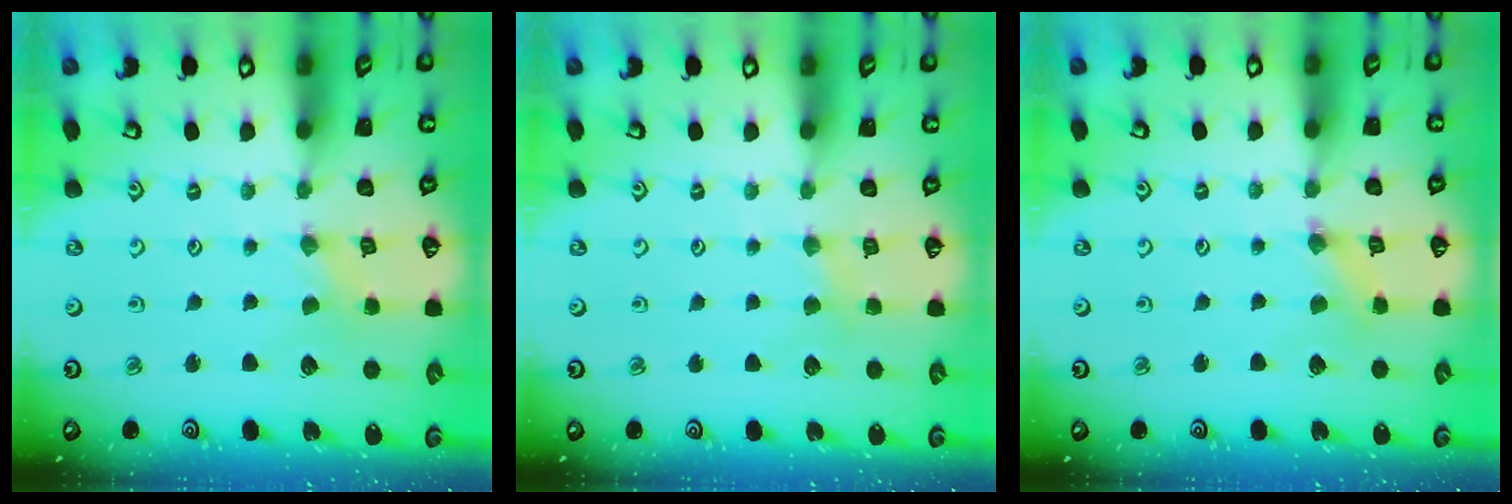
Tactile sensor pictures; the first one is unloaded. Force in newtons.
{"total": 2.4, "press": 2.4, "slide": 0.4}
{"total": 1.1, "press": 1.0, "slide": 0.3}